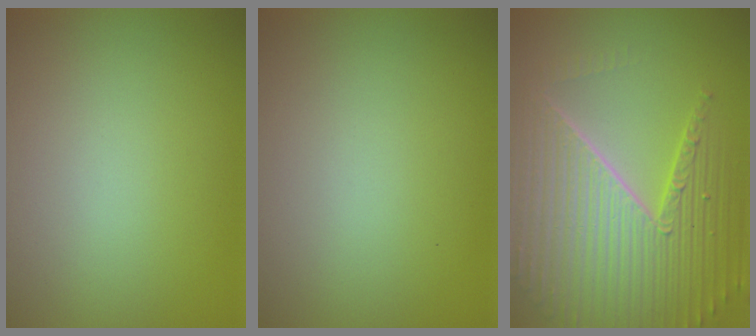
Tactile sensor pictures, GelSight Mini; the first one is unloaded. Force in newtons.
{"total": 0.0}
{"total": 9.5, "press": 6.0, "slide": 7.4}